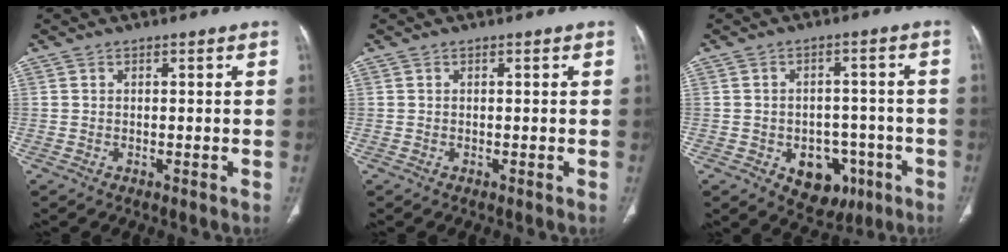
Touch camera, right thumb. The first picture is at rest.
{"total": 0.0}
{"total": 9.9, "force": [-4.0, 7.1, 5.5], "torque": [-0.038, 0.028, -0.042]}